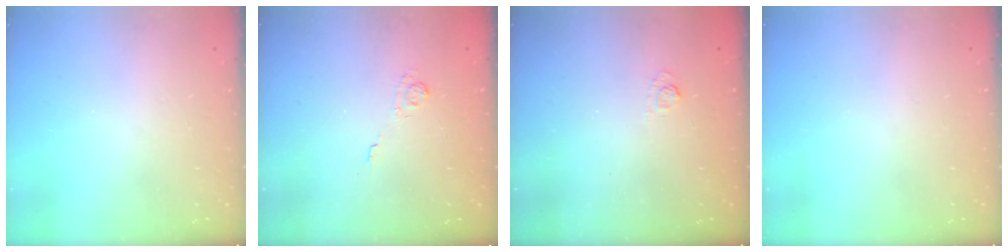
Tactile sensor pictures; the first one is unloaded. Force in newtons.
{"total": 2.0, "press": 1.5, "slide": 1.3}
{"total": 2.4, "press": 1.9, "slide": 1.4}
{"total": 0.0}